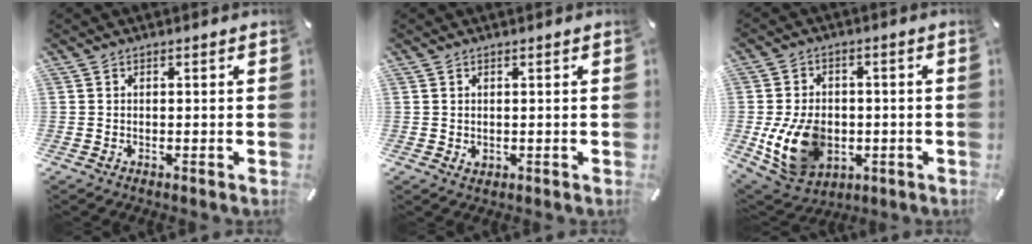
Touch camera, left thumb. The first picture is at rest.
{"total": 0.7, "force": [0.3, 0.6, 0.3], "torque": [-0.007, 0.004, 0.005]}
{"total": 14.4, "force": [-2.9, 10.9, 9.0], "torque": [-0.180, 0.005, -0.049]}